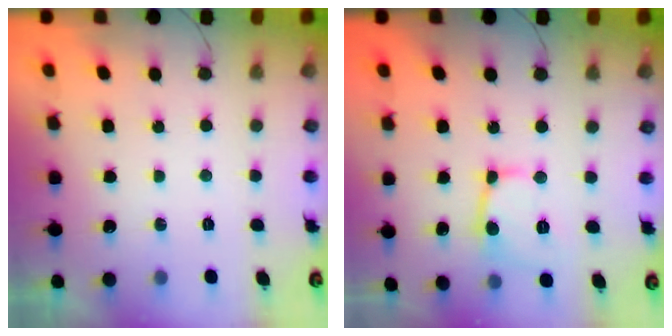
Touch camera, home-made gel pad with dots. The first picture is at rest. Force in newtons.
{"total": 7.5, "press": 7.4, "slide": 0.9}